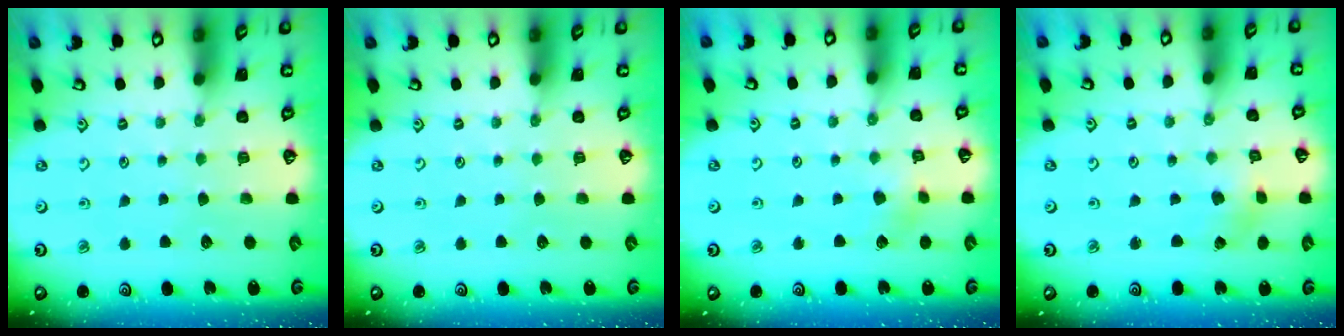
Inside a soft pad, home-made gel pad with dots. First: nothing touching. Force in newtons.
{"total": 0.0}
{"total": 3.6, "press": 3.5, "slide": 0.5}
{"total": 1.4, "press": 1.4, "slide": 0.2}